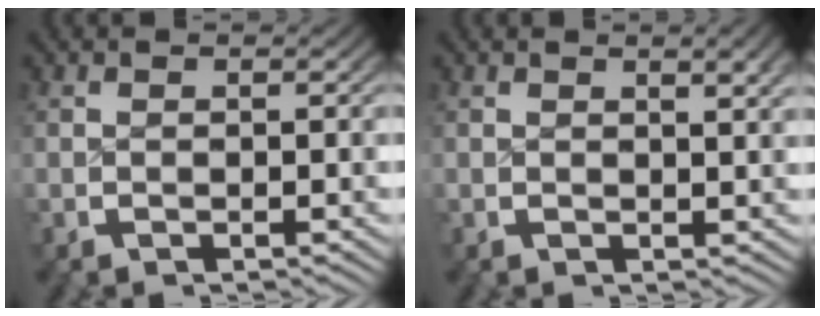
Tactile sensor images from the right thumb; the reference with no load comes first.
{"total": 1.1, "force": [0.8, -0.2, 0.7], "torque": [-0.007, 0.001, 0.017]}